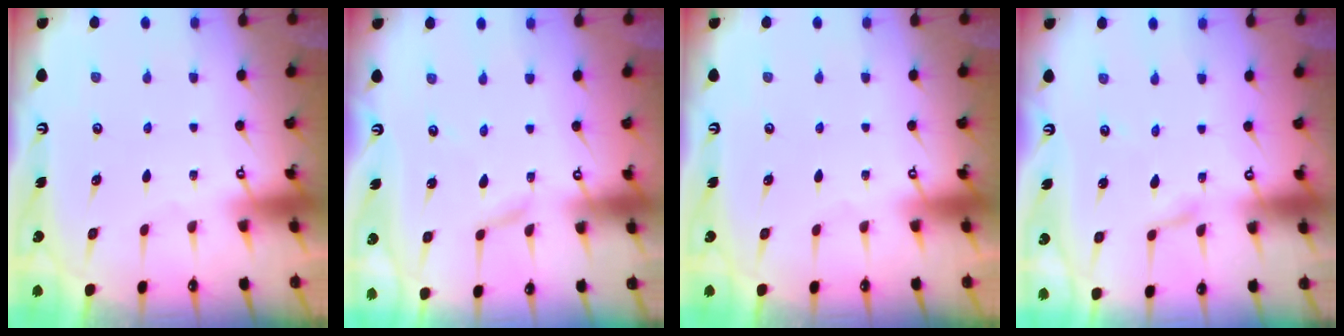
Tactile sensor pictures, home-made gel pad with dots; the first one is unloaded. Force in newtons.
{"total": 2.5, "press": 2.5, "slide": 0.1}
{"total": 0.0}
{"total": 2.4, "press": 2.4, "slide": 0.2}